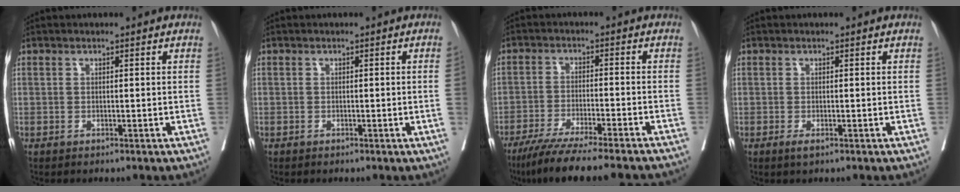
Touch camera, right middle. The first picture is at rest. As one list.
[{"total": 1.0, "force": [-0.1, -0.3, 0.9], "torque": [-0.008, 0.001, 0.000]}, {"total": 14.4, "force": [-12.3, -0.1, 7.4], "torque": [-0.102, -0.037, -0.192]}, {"total": 1.0, "force": [-0.5, 0.3, 0.8], "torque": [-0.015, -0.003, -0.006]}]